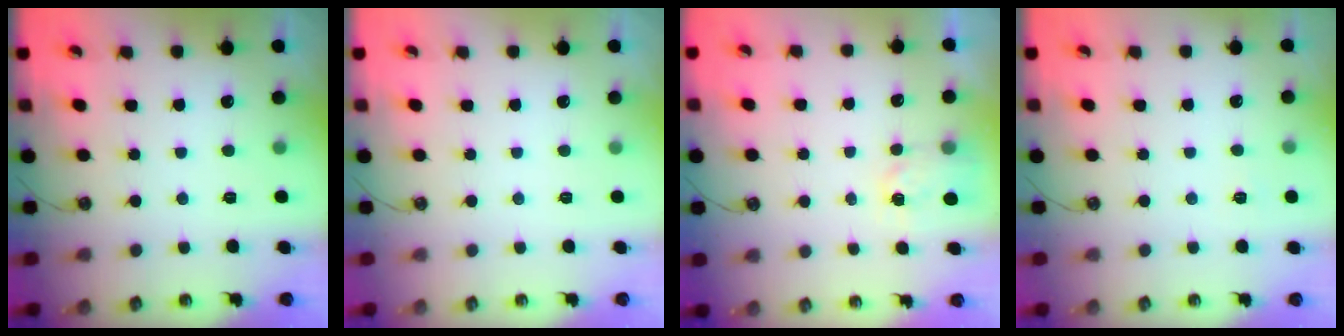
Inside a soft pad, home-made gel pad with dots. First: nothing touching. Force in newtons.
{"total": 0.0}
{"total": 3.0, "press": 2.9, "slide": 0.3}
{"total": 2.6, "press": 2.6, "slide": 0.3}